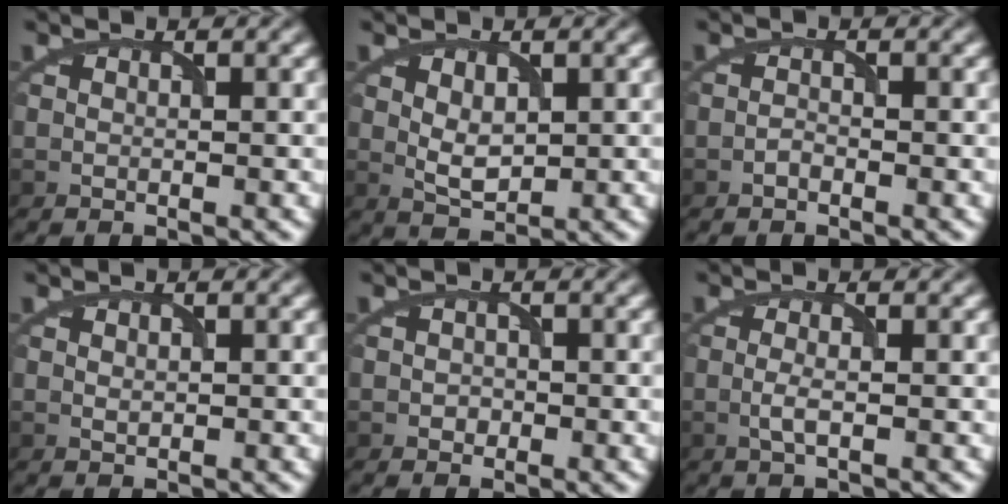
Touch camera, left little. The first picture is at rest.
{"total": 2.4, "force": [0.5, 1.4, 1.9], "torque": [-0.039, -0.005, 0.014]}
{"total": 0.7, "force": [-0.5, 0.3, 0.3], "torque": [-0.006, 0.002, -0.012]}
{"total": 0.5, "force": [0.1, 0.4, 0.4], "torque": [-0.008, -0.001, 0.005]}
{"total": 0.9, "force": [-0.3, 0.8, 0.3], "torque": [-0.001, -0.003, -0.007]}
{"total": 1.4, "force": [-0.3, 0.3, 1.3], "torque": [-0.031, 0.000, -0.009]}